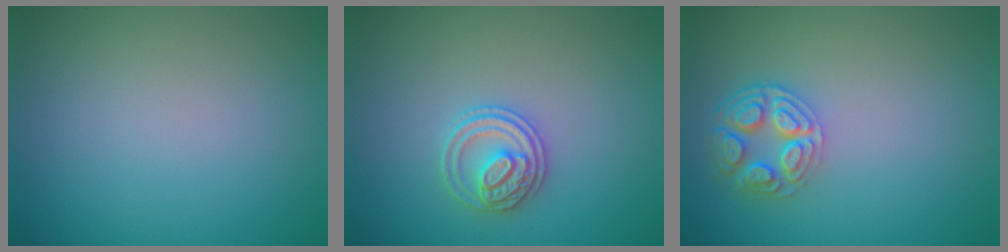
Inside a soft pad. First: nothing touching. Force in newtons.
{"total": 2.7, "press": 2.7, "slide": 0.6}
{"total": 4.3, "press": 3.4, "slide": 2.5}